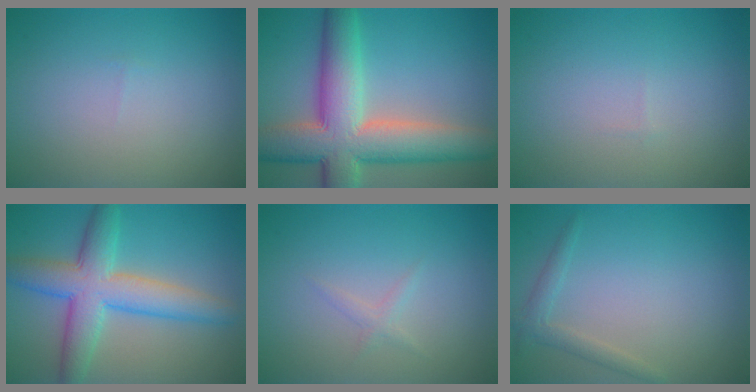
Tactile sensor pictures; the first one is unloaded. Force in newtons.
{"total": 11.1, "press": 11.0, "slide": 0.5}
{"total": 0.0}
{"total": 7.1, "press": 7.1, "slide": 0.2}
{"total": 0.8, "press": 0.8, "slide": 0.0}
{"total": 1.6, "press": 1.6, "slide": 0.1}